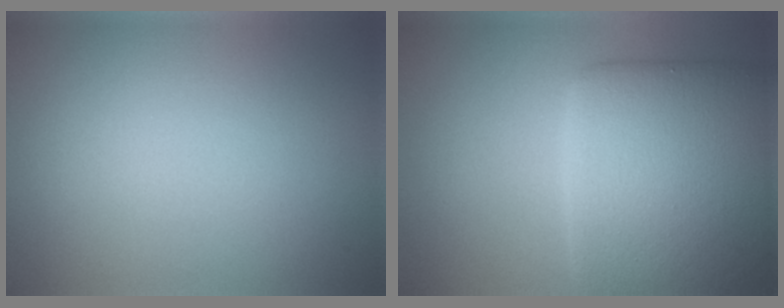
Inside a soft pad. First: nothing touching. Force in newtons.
{"total": 11.0, "press": 11.0, "slide": 0.4}